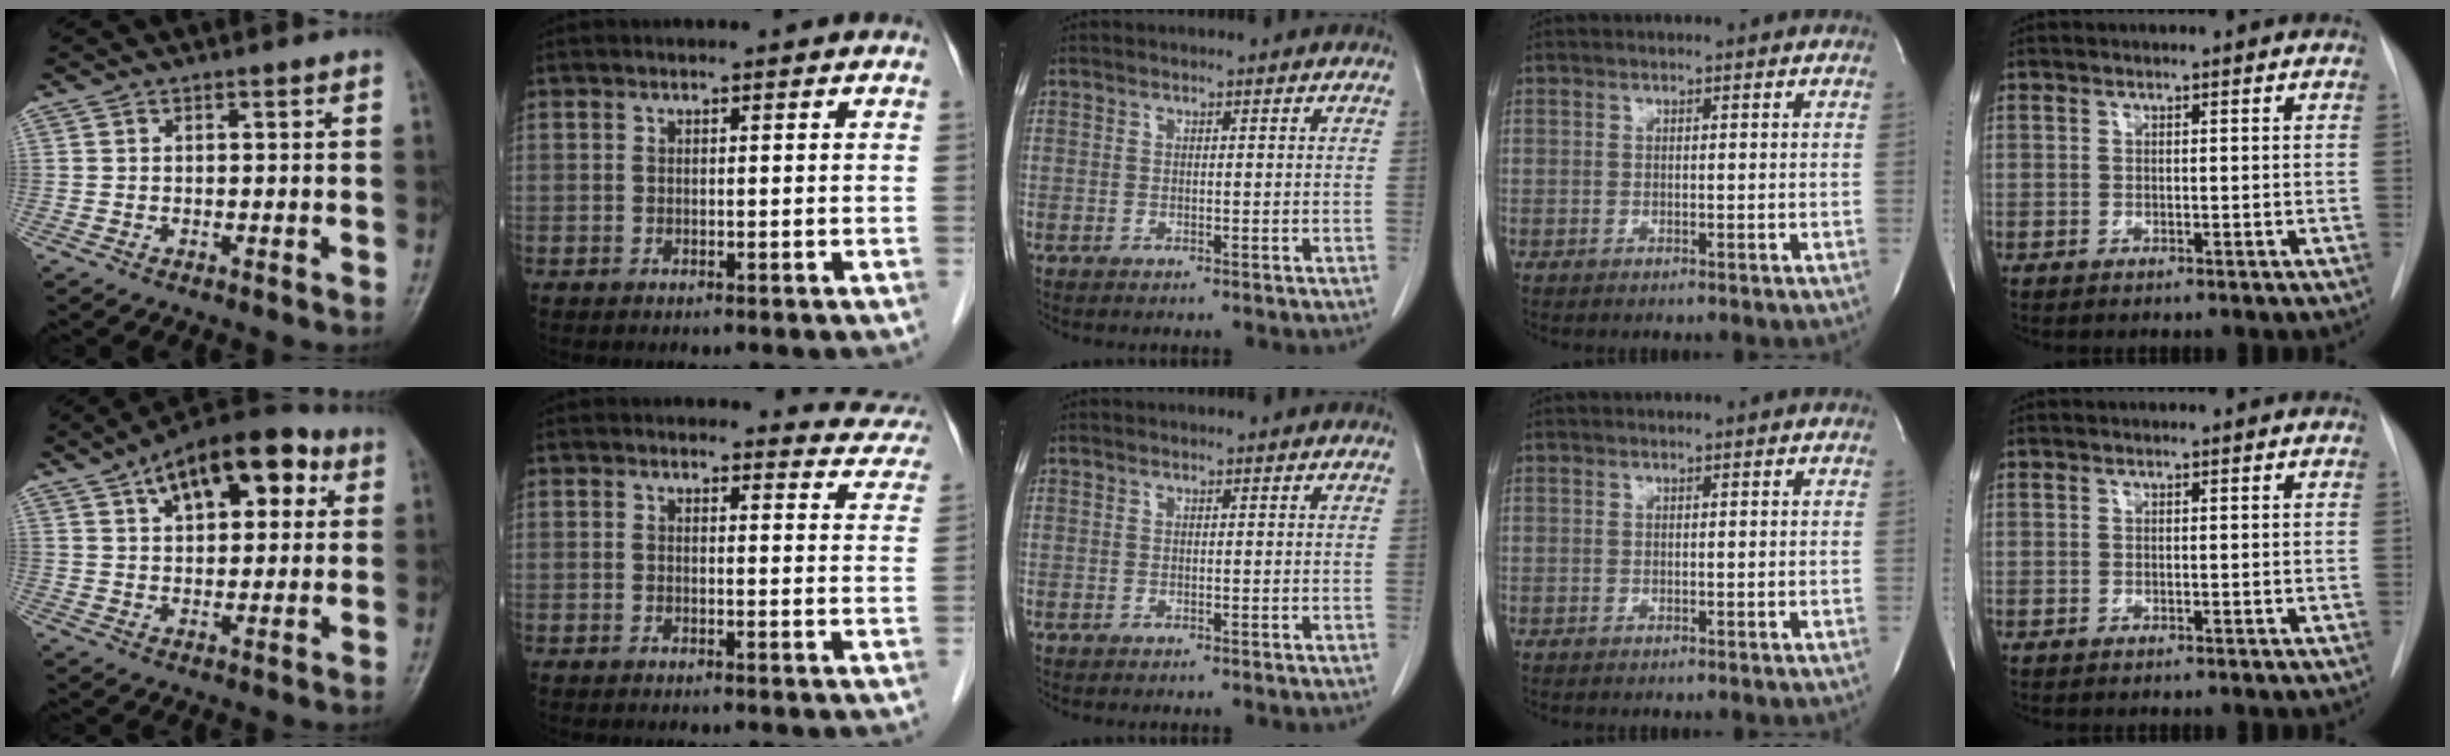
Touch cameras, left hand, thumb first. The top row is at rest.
{"thumb": {"total": 16.1, "force": [6.9, 8.3, 12.0], "torque": [-0.139, 0.007, 0.099]}, "index": {"total": 6.0, "force": [5.8, 1.5, -0.5], "torque": [0.029, -0.033, 0.030]}}